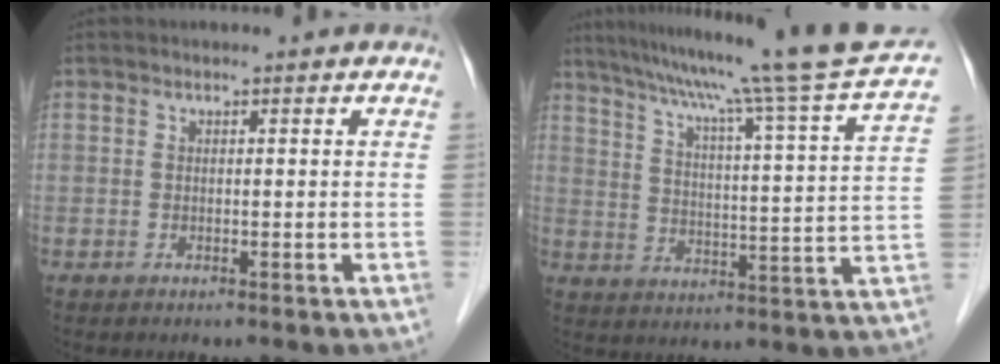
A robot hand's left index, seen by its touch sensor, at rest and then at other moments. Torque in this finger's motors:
{"motor_torque": [-0.76, -0.88, 0.11, 0.08]}